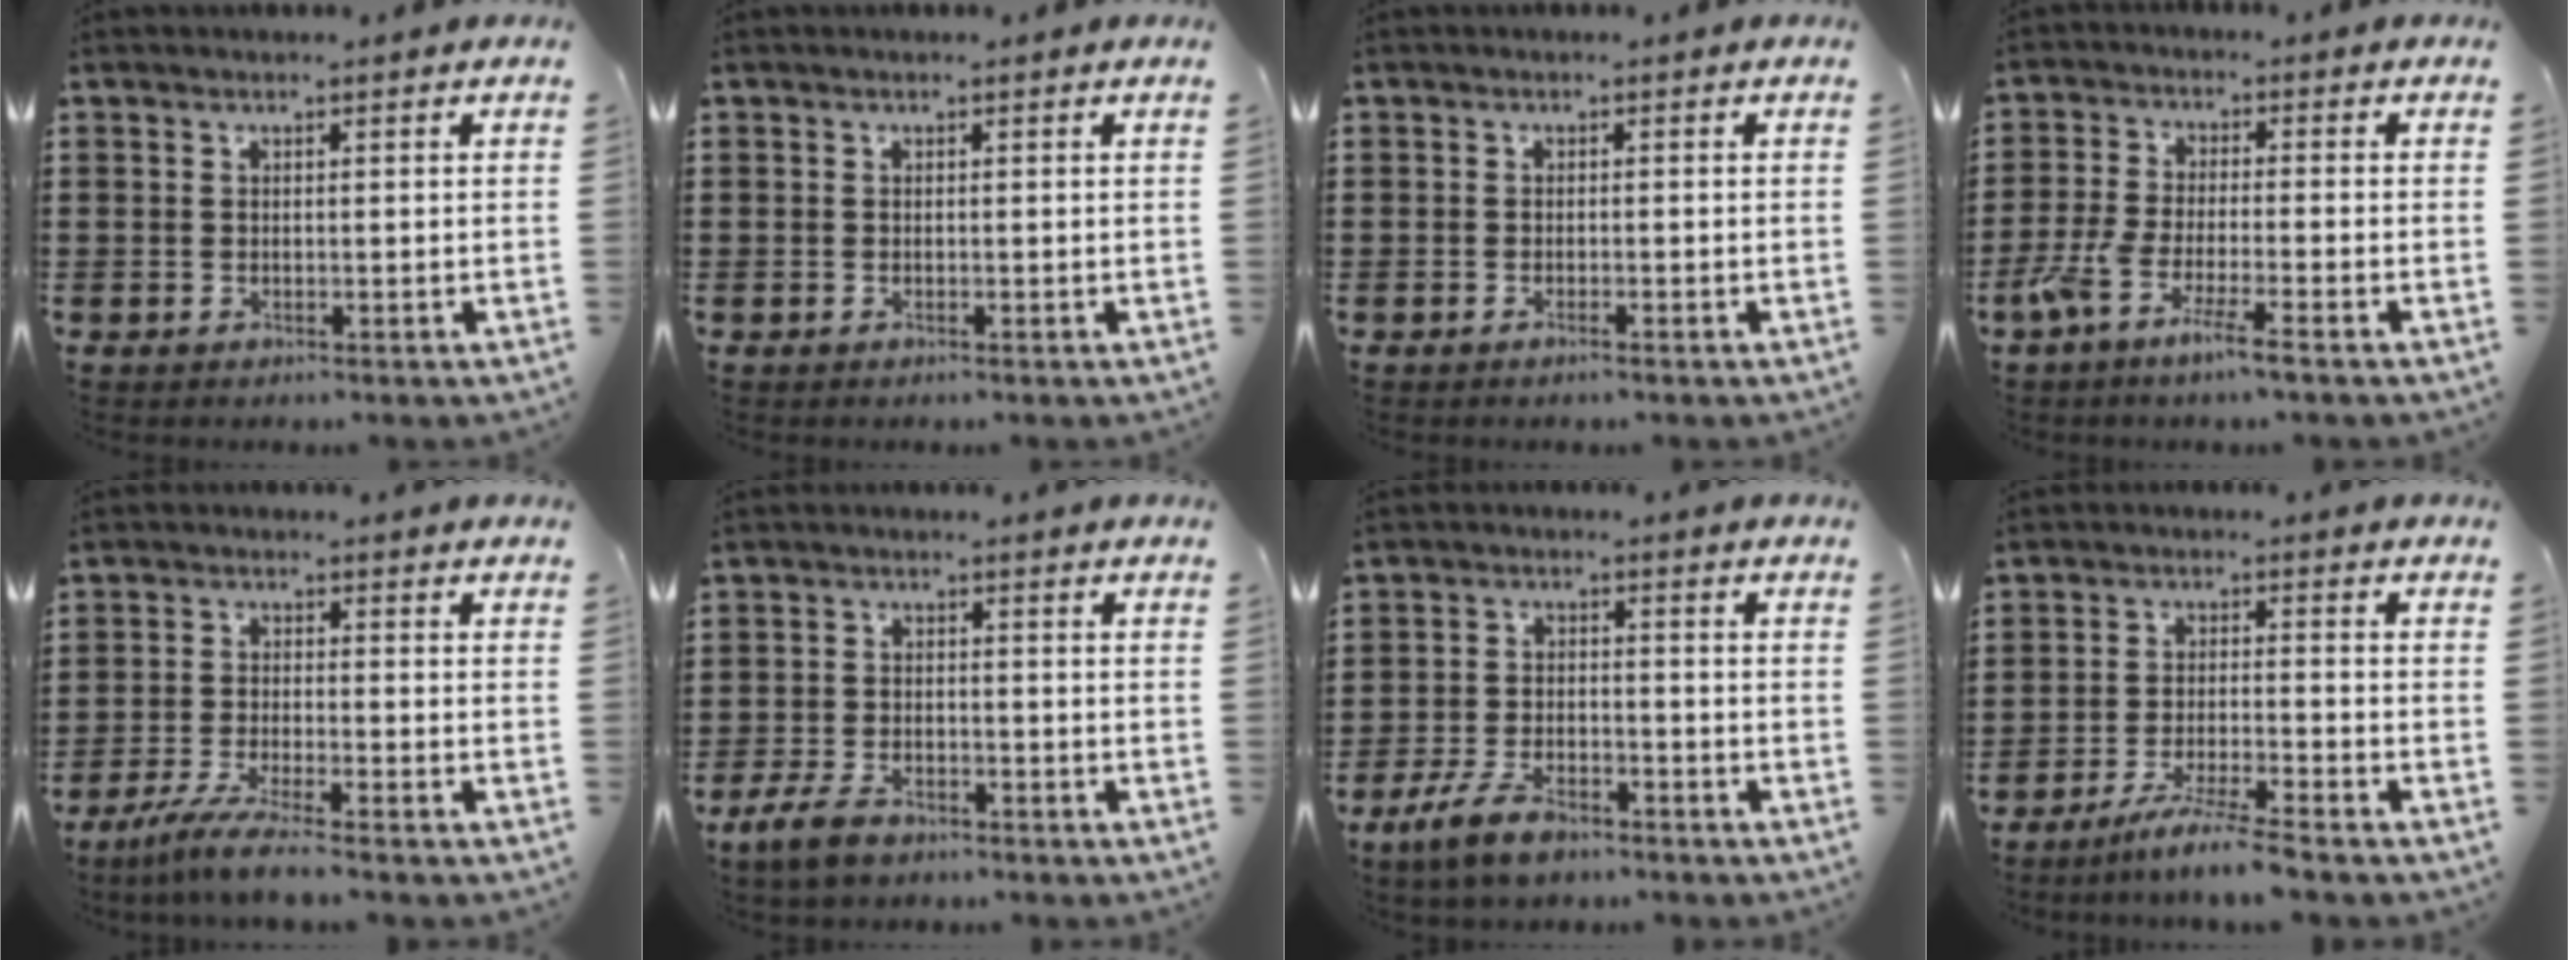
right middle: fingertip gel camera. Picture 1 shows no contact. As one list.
[{"total": 0.0}, {"total": 0.8, "force": [-0.6, 0.0, 0.5], "torque": [-0.010, -0.001, -0.011]}, {"total": 6.1, "force": [-4.3, 0.1, 4.2], "torque": [-0.102, -0.019, -0.086]}, {"total": 5.0, "force": [-4.2, -0.3, 2.8], "torque": [-0.065, -0.020, -0.081]}, {"total": 4.0, "force": [-2.9, 1.8, 2.1], "torque": [-0.057, 0.005, -0.062]}, {"total": 6.3, "force": [-4.4, 2.4, 3.8], "torque": [-0.087, 0.004, -0.086]}, {"total": 5.6, "force": [-4.8, -0.6, 2.7], "torque": [-0.054, -0.017, -0.091]}]